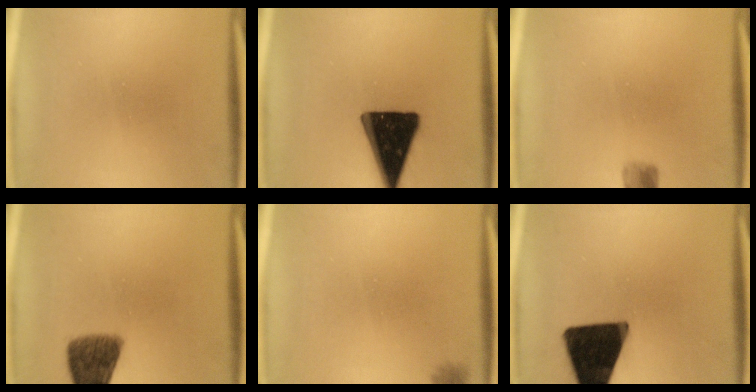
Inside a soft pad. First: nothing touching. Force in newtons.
{"total": 19.6}
{"total": 2.4}
{"total": 8.3}
{"total": 1.6}
{"total": 18.9}